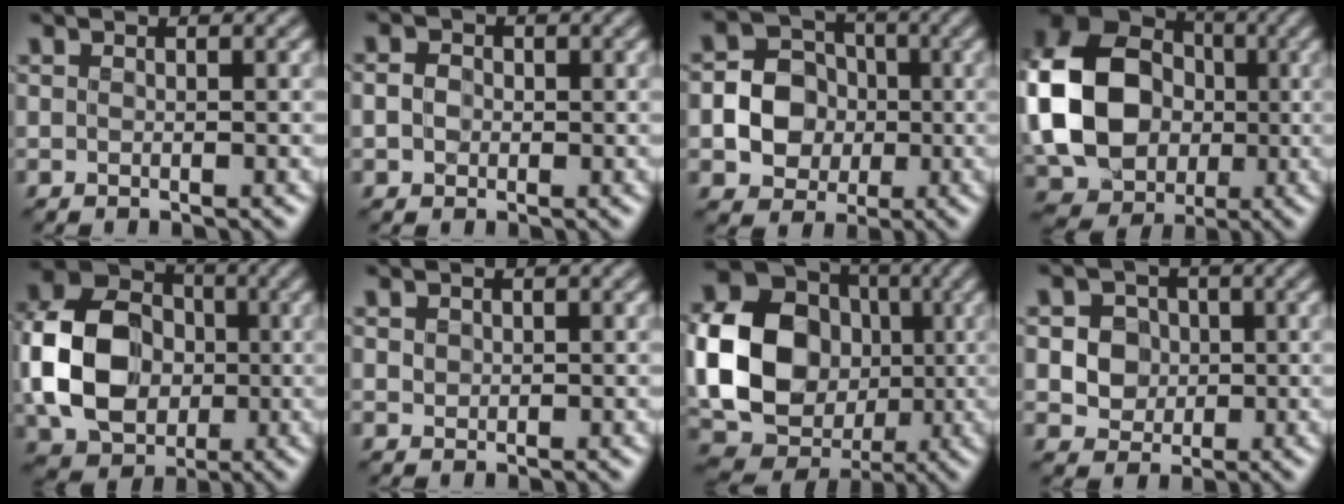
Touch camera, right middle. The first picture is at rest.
{"total": 1.7, "force": [0.0, 1.5, 0.8], "torque": [-0.012, 0.000, -0.006]}
{"total": 5.6, "force": [-0.7, 4.9, 2.8], "torque": [-0.037, 0.002, -0.031]}
{"total": 13.7, "force": [-0.5, 10.9, 8.2], "torque": [-0.186, 0.011, -0.022]}
{"total": 10.7, "force": [-0.8, 8.4, 6.6], "torque": [-0.143, 0.010, -0.021]}
{"total": 0.7, "force": [0.4, 0.5, 0.2], "torque": [-0.003, -0.002, 0.008]}
{"total": 18.5, "force": [0.5, 16.5, 8.4], "torque": [-0.188, 0.010, -0.018]}
{"total": 4.8, "force": [1.0, 4.3, 2.1], "torque": [-0.027, 0.016, 0.011]}